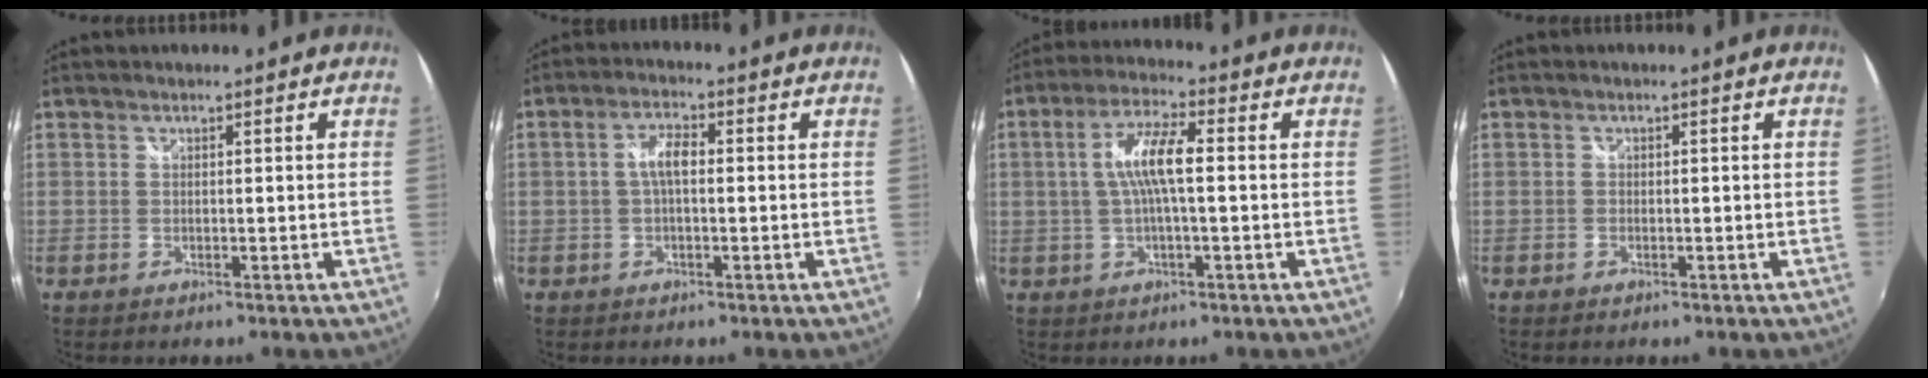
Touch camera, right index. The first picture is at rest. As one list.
[{"total": 3.8, "force": [-0.1, 1.4, 3.5], "torque": [-0.069, 0.010, -0.003]}, {"total": 7.8, "force": [0.2, 1.4, 7.6], "torque": [-0.150, 0.010, 0.005]}, {"total": 0.8, "force": [-0.5, 0.5, 0.2], "torque": [-0.003, -0.001, -0.009]}]